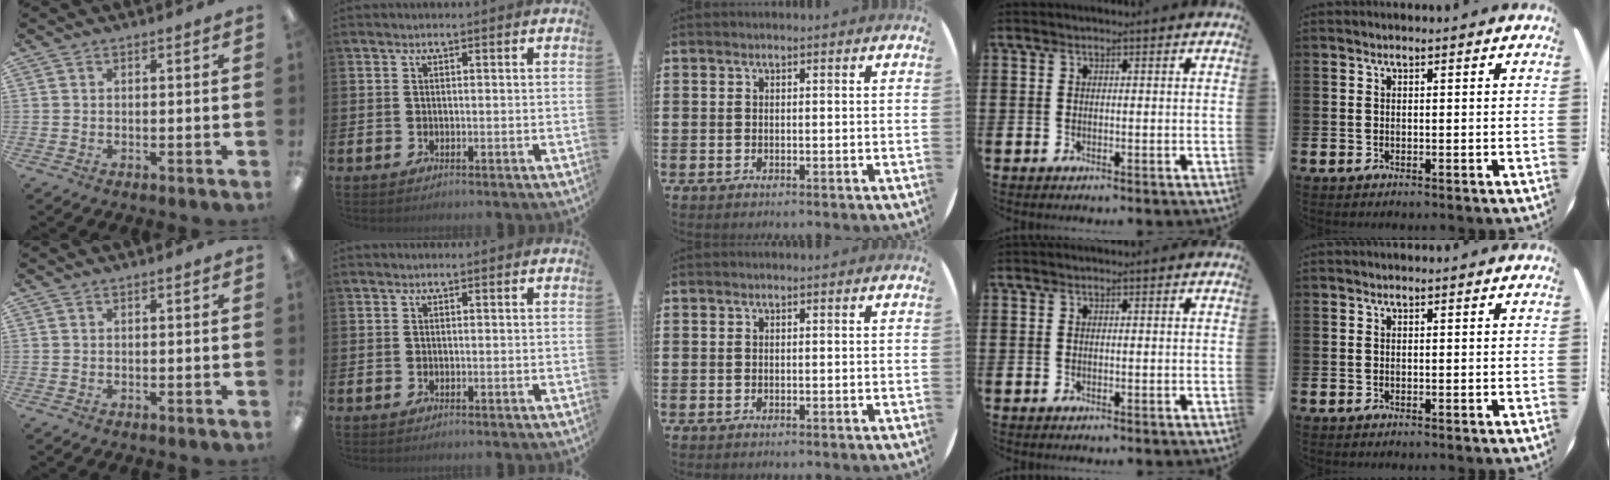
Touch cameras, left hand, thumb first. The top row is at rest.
{}